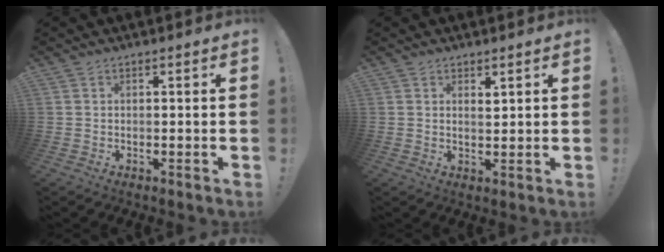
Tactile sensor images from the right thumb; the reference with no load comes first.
{"total": 2.0, "force": [1.7, 0.7, 0.9], "torque": [0.003, -0.013, 0.025]}